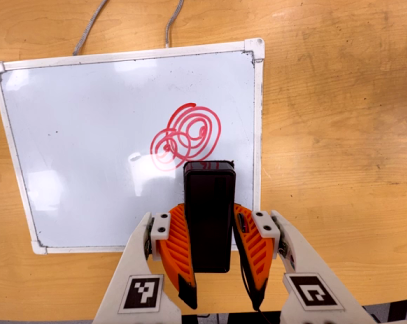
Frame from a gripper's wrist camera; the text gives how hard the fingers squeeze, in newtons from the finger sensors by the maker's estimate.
{"total": 6.1, "left": 4.6, "right": 7.7}